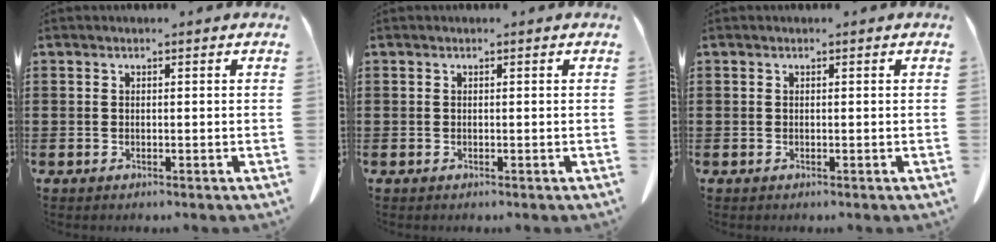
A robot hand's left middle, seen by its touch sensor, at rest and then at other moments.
{"total": 0.0}
{"total": 0.0}